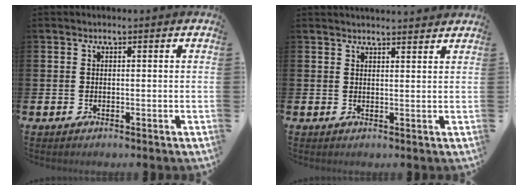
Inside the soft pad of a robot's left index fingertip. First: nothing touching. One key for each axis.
{"total": 2.4, "fx": 2.4, "fy": -0.1, "fz": -0.1, "tx": 0.006, "ty": -0.016, "tz": 0.041}